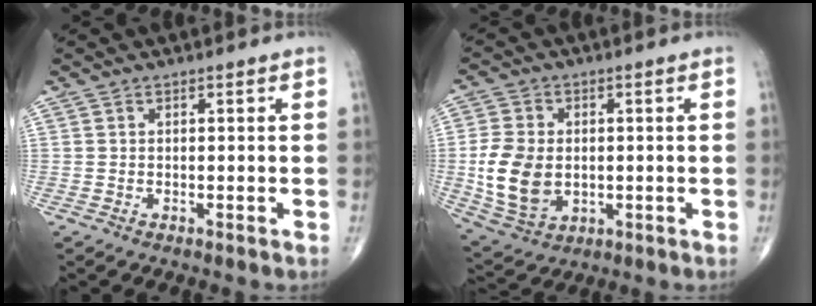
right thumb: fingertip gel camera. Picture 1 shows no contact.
{"total": 11.7, "force": [-0.6, 8.4, 8.1], "torque": [-0.150, -0.006, -0.002]}